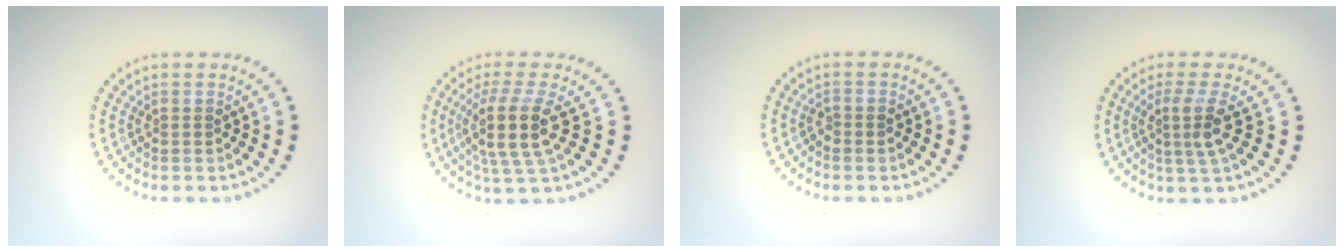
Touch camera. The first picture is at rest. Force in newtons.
{"total": 4.6, "press": 3.7, "slide": 2.7}
{"total": 0.9, "press": 0.9, "slide": 0.3}
{"total": 2.9, "press": 2.1, "slide": 2.0}